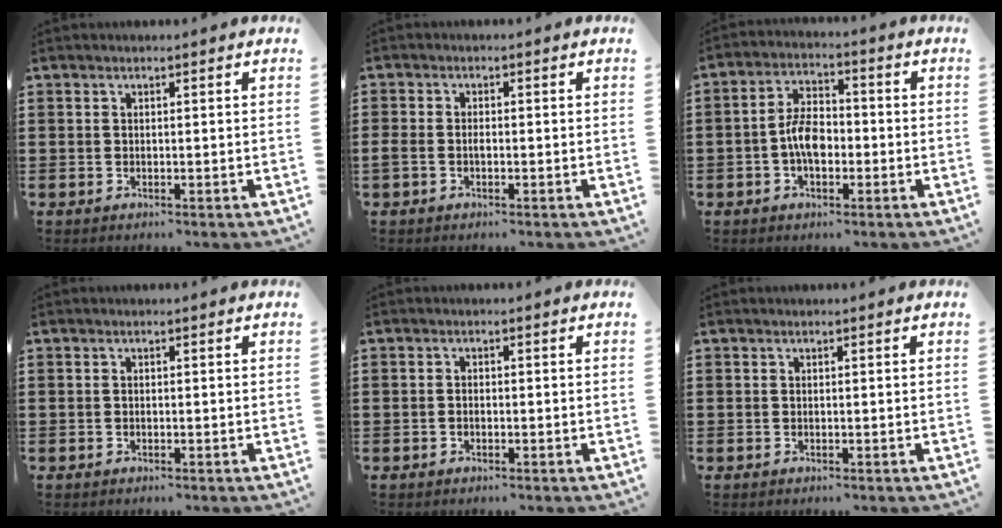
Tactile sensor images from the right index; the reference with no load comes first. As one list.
[{"total": 1.1, "force": [-0.5, 0.6, 0.8], "torque": [-0.017, 0.000, -0.010]}, {"total": 5.8, "force": [-1.3, 3.2, 4.7], "torque": [-0.097, 0.007, -0.026]}, {"total": 0.0}, {"total": 0.7, "force": [-0.5, 0.4, 0.3], "torque": [-0.008, -0.001, -0.009]}, {"total": 0.0}]